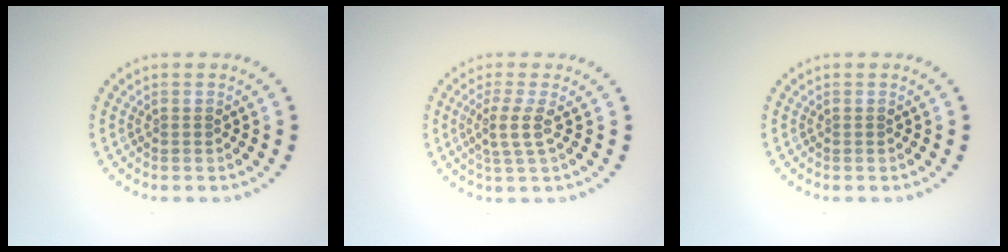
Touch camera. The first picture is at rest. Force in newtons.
{"total": 2.4, "press": 1.8, "slide": 1.6}
{"total": 0.0}